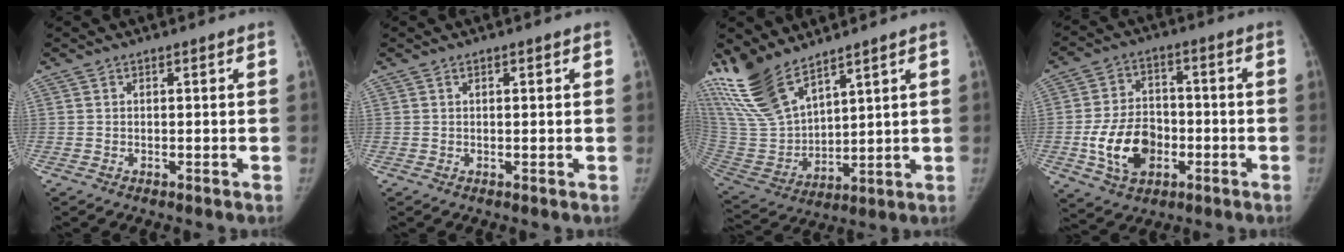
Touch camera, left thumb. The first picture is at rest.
{"total": 0.9, "force": [0.4, 0.3, 0.8], "torque": [-0.011, 0.002, 0.005]}
{"total": 16.5, "force": [12.7, 5.8, 8.7], "torque": [-0.165, -0.062, 0.268]}
{"total": 12.2, "force": [-3.3, 8.7, 8.0], "torque": [-0.117, 0.018, -0.055]}